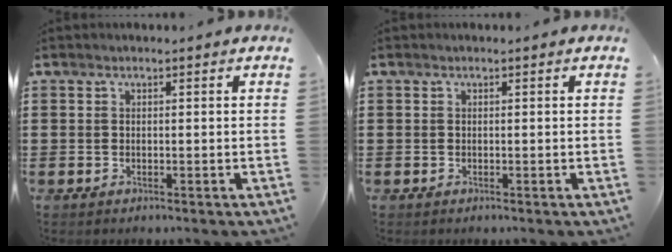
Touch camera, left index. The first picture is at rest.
{"total": 0.0}